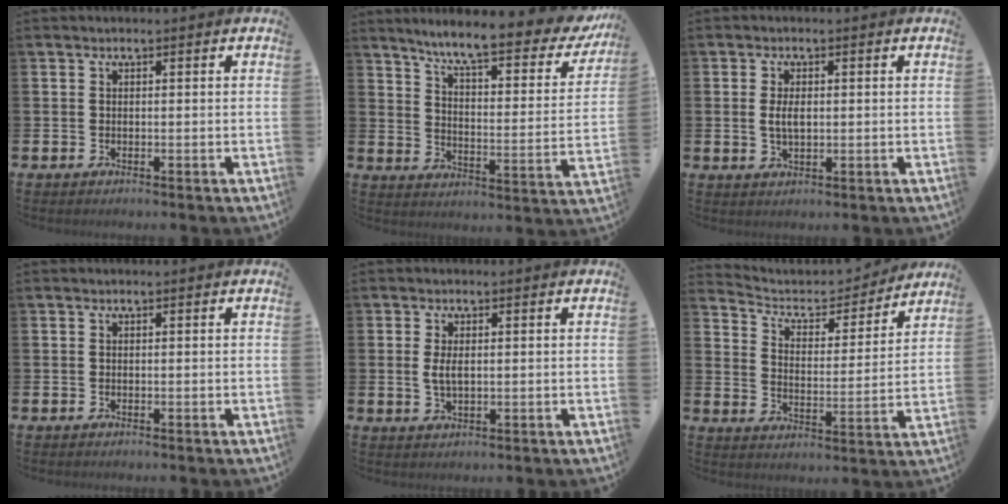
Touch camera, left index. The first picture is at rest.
{"total": 8.2, "force": [7.1, 1.0, 3.9], "torque": [-0.091, -0.055, 0.112]}
{"total": 2.8, "force": [0.2, 1.5, 2.4], "torque": [-0.035, 0.001, -0.001]}
{"total": 0.0}
{"total": 2.5, "force": [0.4, 1.1, 2.2], "torque": [-0.039, 0.002, 0.003]}
{"total": 5.9, "force": [5.4, 2.2, 0.8], "torque": [-0.044, -0.045, 0.089]}